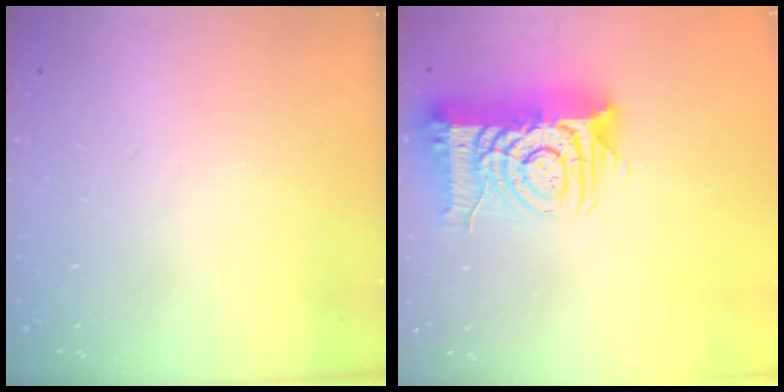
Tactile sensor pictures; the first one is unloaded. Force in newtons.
{"total": 14.6, "press": 14.5, "slide": 1.7}